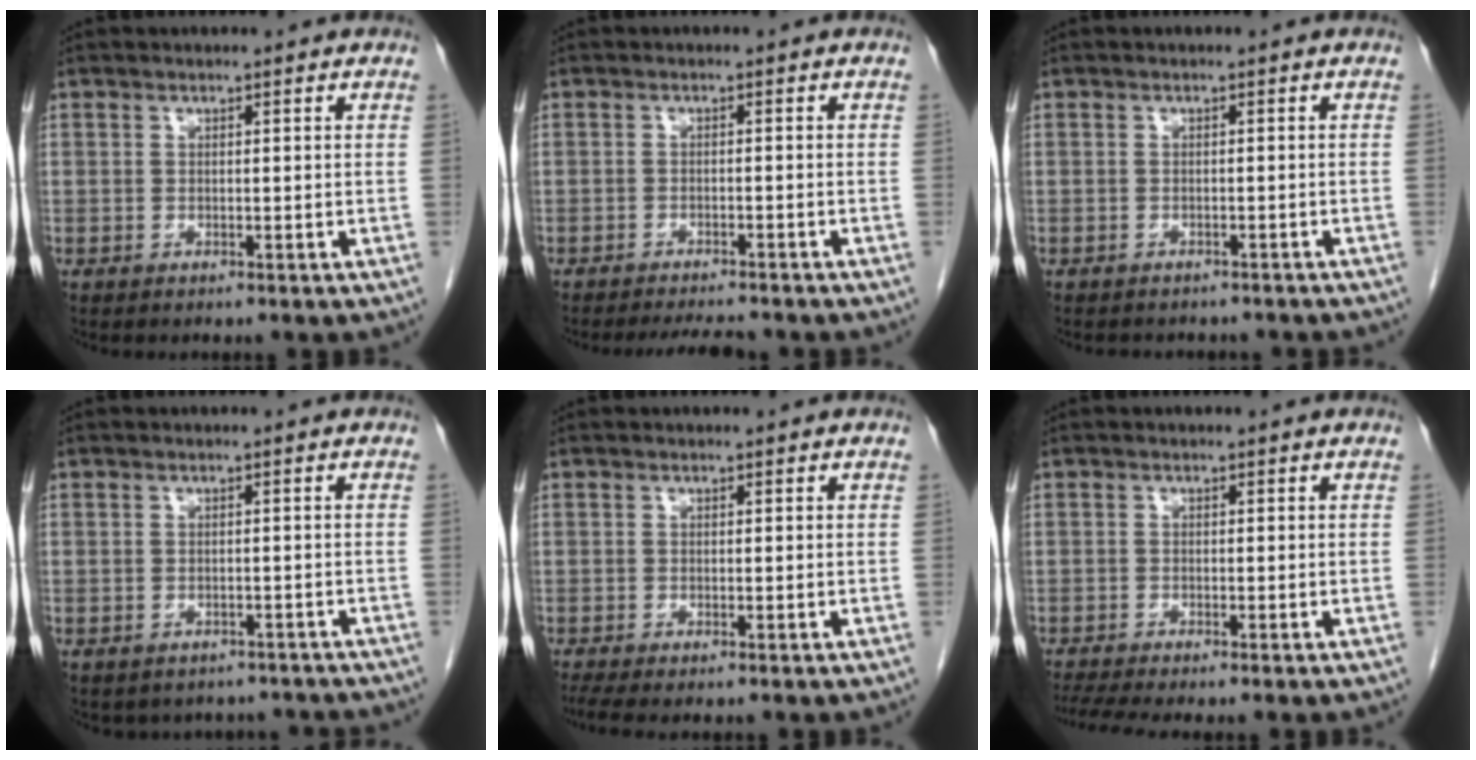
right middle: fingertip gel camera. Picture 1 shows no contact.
{"total": 4.8, "force": [-4.5, 0.5, 1.6], "torque": [-0.024, -0.010, -0.067]}
{"total": 6.0, "force": [-5.3, 2.2, 1.8], "torque": [-0.021, 0.002, -0.056]}
{"total": 6.6, "force": [-5.6, 3.4, 1.0], "torque": [-0.005, 0.013, -0.057]}
{"total": 1.8, "force": [-1.3, 0.1, 1.2], "torque": [-0.026, -0.007, -0.026]}
{"total": 4.5, "force": [-3.7, -0.2, 2.7], "torque": [-0.048, -0.008, -0.063]}